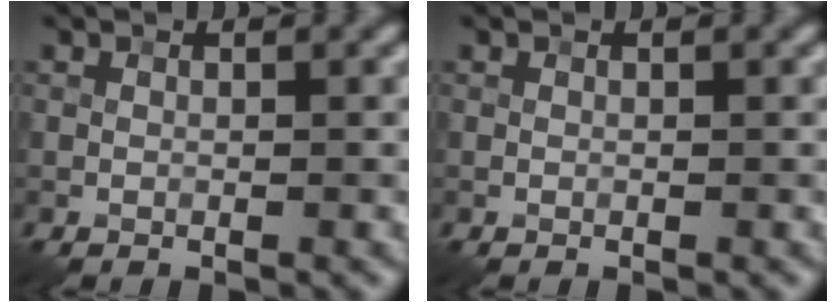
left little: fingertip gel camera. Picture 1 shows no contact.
{"total": 0.0}